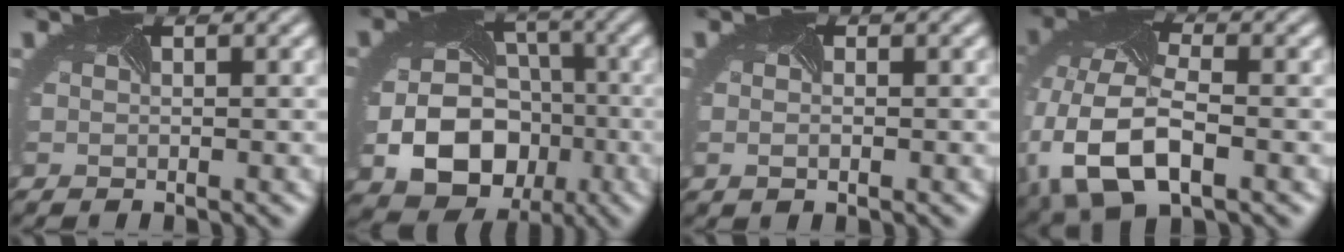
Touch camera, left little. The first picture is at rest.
{"total": 10.8, "force": [-3.1, 8.7, 5.6], "torque": [-0.088, -0.044, -0.056]}
{"total": 1.2, "force": [-0.2, 0.7, 0.9], "torque": [-0.016, -0.005, -0.001]}
{"total": 11.9, "force": [-3.4, 6.9, 9.1], "torque": [-0.219, -0.031, -0.052]}